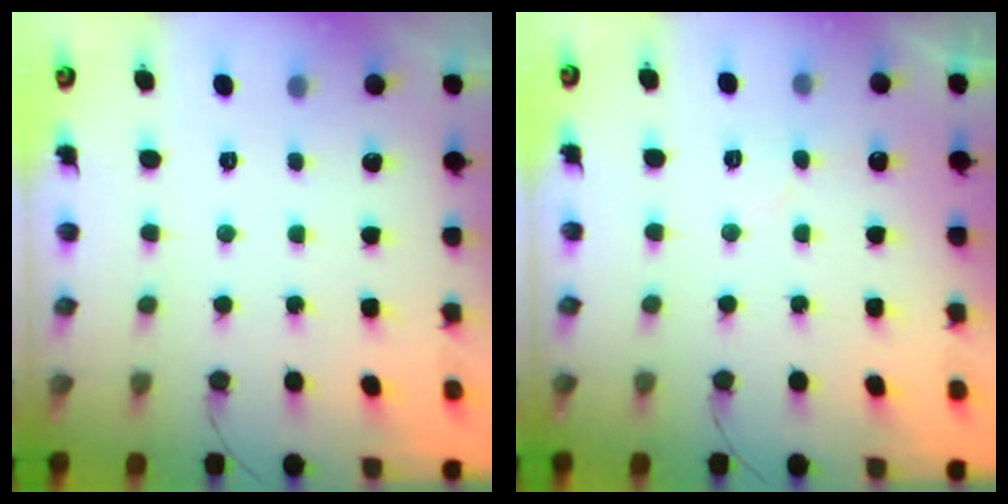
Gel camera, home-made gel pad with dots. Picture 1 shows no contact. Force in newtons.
{"total": 4.3, "press": 4.3, "slide": 0.3}